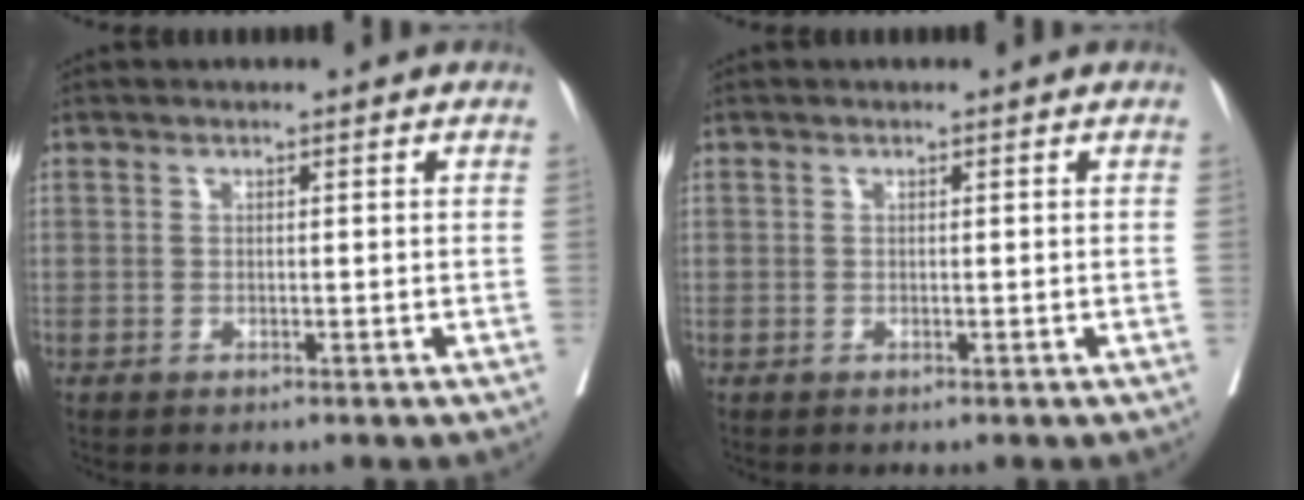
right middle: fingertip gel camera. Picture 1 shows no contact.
{"total": 0.0}